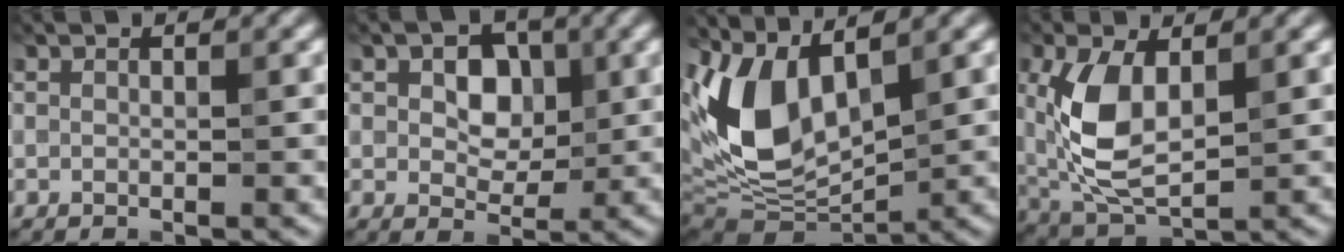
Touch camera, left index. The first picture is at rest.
{"total": 4.2, "force": [0.8, 3.0, 2.9], "torque": [-0.050, -0.002, 0.007]}
{"total": 8.9, "force": [2.2, 5.2, 6.9], "torque": [-0.148, -0.014, 0.043]}
{"total": 7.4, "force": [1.1, 3.9, 6.1], "torque": [-0.144, -0.002, 0.026]}